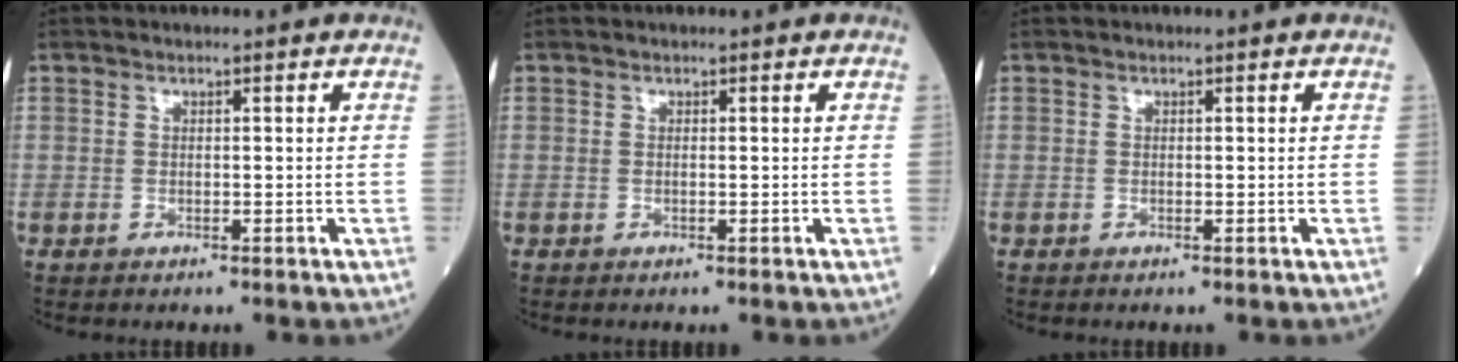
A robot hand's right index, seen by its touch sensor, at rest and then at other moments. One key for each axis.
{"total": 0.0}
{"total": 0.0}